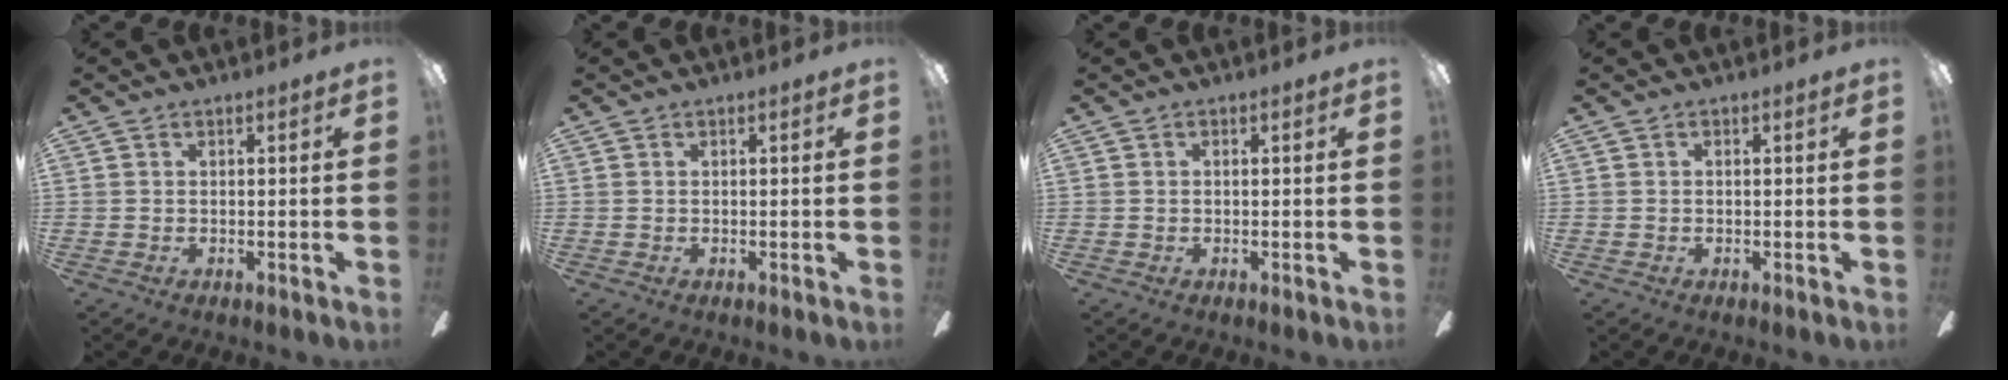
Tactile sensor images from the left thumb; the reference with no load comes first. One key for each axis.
{"total": 0.0}
{"total": 0.0}
{"total": 0.0}